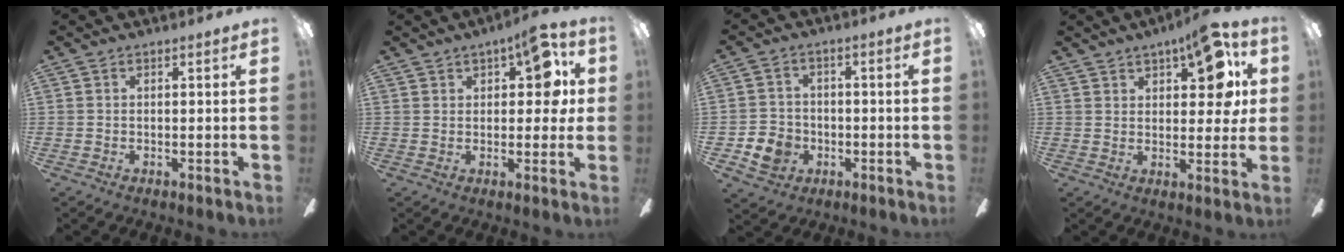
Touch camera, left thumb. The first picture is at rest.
{"total": 10.6, "force": [4.9, 4.9, 8.0], "torque": [-0.090, -0.016, 0.080]}
{"total": 6.5, "force": [-2.3, 5.7, 2.0], "torque": [-0.047, 0.016, -0.041]}
{"total": 13.0, "force": [6.3, 5.9, 9.8], "torque": [-0.118, -0.020, 0.103]}